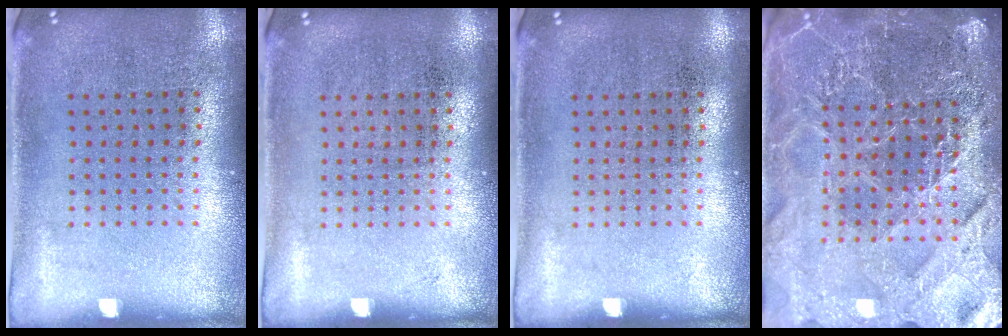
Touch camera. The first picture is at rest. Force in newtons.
{"total": 0.0}
{"total": 0.0}
{"total": 5.5, "press": 4.9, "slide": 2.5}